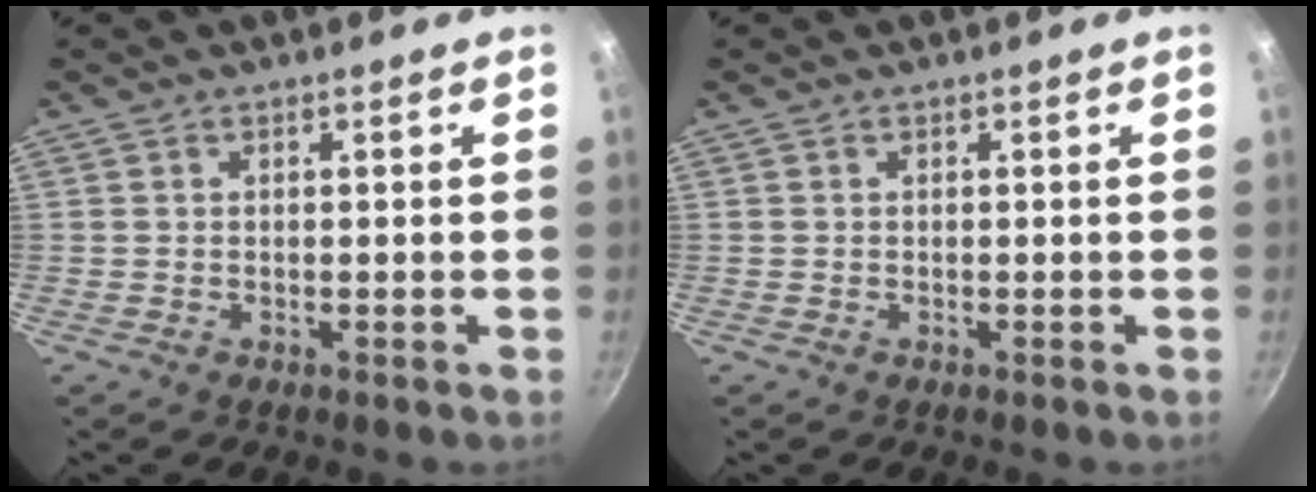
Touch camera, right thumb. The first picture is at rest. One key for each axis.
{"total": 0.0}